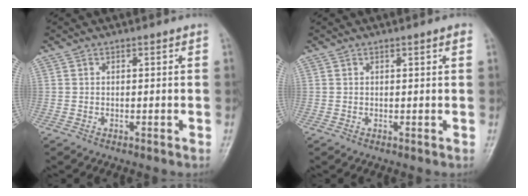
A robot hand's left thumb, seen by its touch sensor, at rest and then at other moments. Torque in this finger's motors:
{"motor_torque": [-0.09, 0.00, 0.11, 0.21, 0.02]}